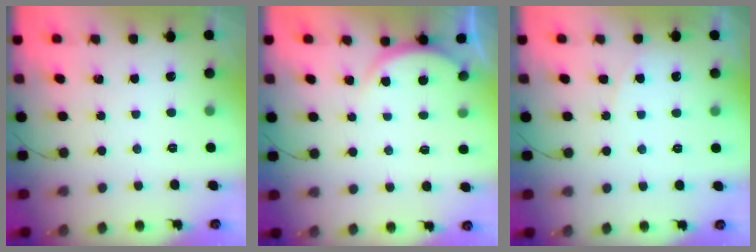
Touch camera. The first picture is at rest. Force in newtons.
{"total": 3.4, "press": 3.3, "slide": 0.5}
{"total": 4.6, "press": 4.3, "slide": 1.6}